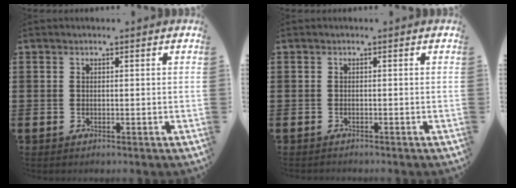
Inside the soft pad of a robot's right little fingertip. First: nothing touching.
{"total": 0.9, "force": [-0.9, 0.0, -0.1], "torque": [-0.002, 0.000, -0.019]}